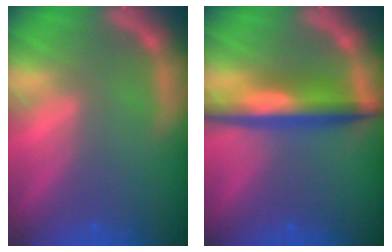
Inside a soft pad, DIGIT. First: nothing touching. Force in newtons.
{"total": 6.0}